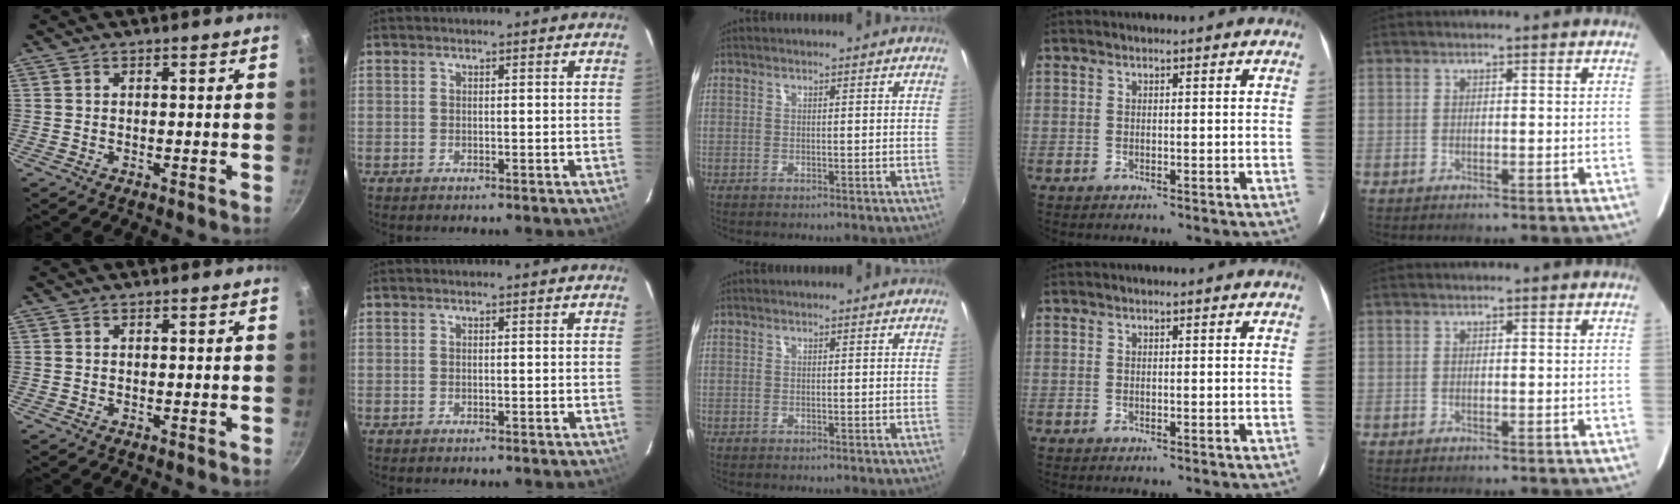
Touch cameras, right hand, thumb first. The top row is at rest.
{}